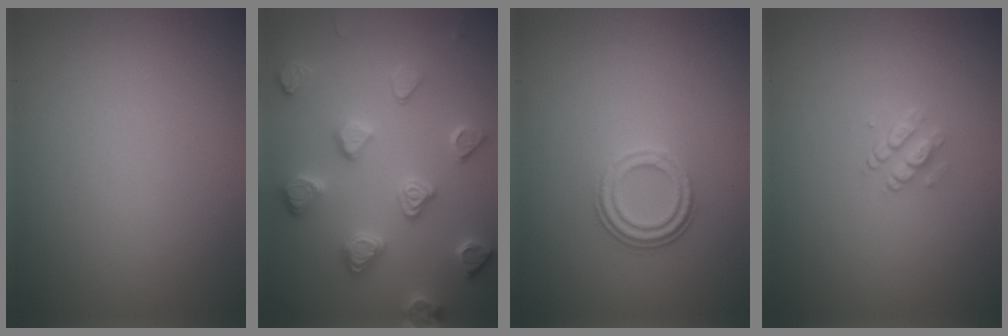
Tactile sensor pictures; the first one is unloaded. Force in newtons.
{"total": 4.2, "press": 3.7, "slide": 1.9}
{"total": 2.4, "press": 2.0, "slide": 1.3}
{"total": 1.4, "press": 1.0, "slide": 1.0}